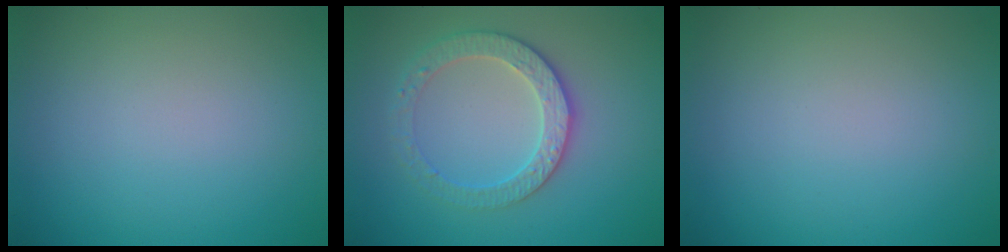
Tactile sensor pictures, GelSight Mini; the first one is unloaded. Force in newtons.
{"total": 3.3, "press": 3.3, "slide": 0.6}
{"total": 0.0}